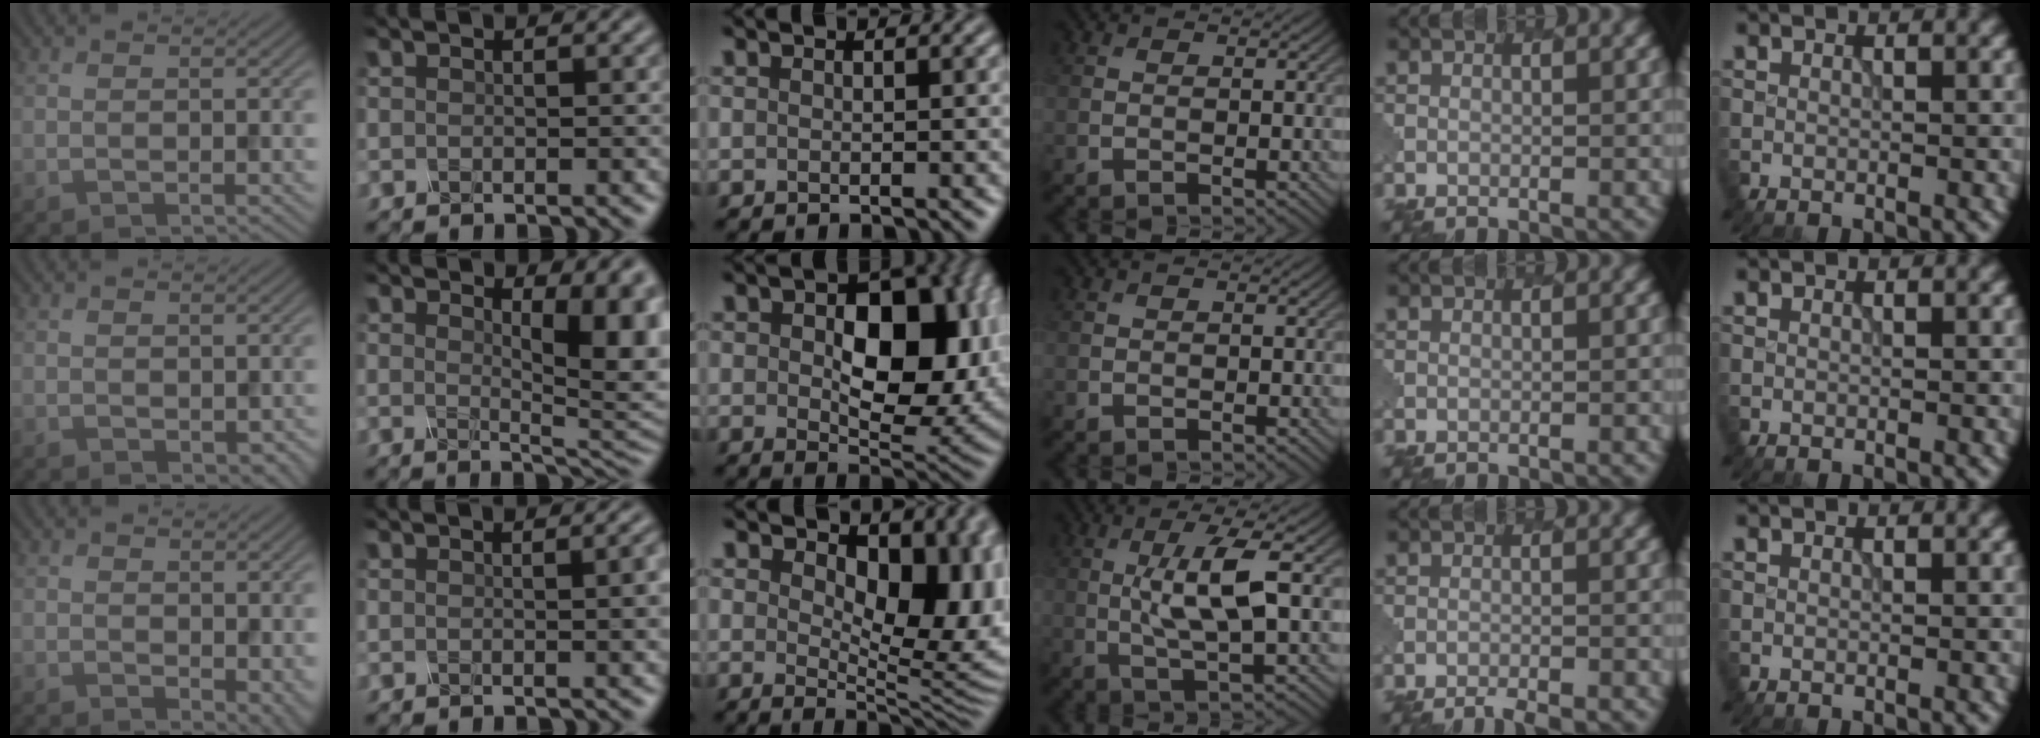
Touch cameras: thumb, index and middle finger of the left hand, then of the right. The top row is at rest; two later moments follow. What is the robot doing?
{"motion": "unscrew", "object": "spray bottle"}